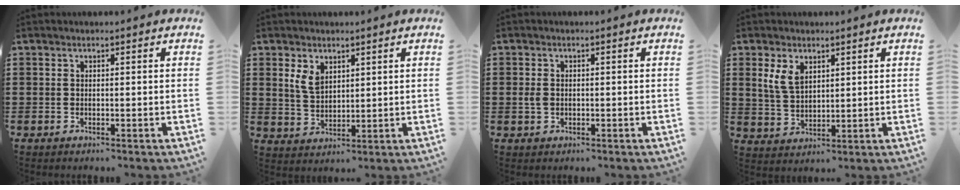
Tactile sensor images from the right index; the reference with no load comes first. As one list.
[{"total": 3.9, "force": [2.0, 2.5, 2.3], "torque": [-0.053, 0.009, 0.037]}, {"total": 1.8, "force": [-0.1, 1.4, 1.2], "torque": [-0.035, -0.001, -0.004]}, {"total": 4.7, "force": [2.2, 2.9, 2.9], "torque": [-0.068, 0.009, 0.040]}]